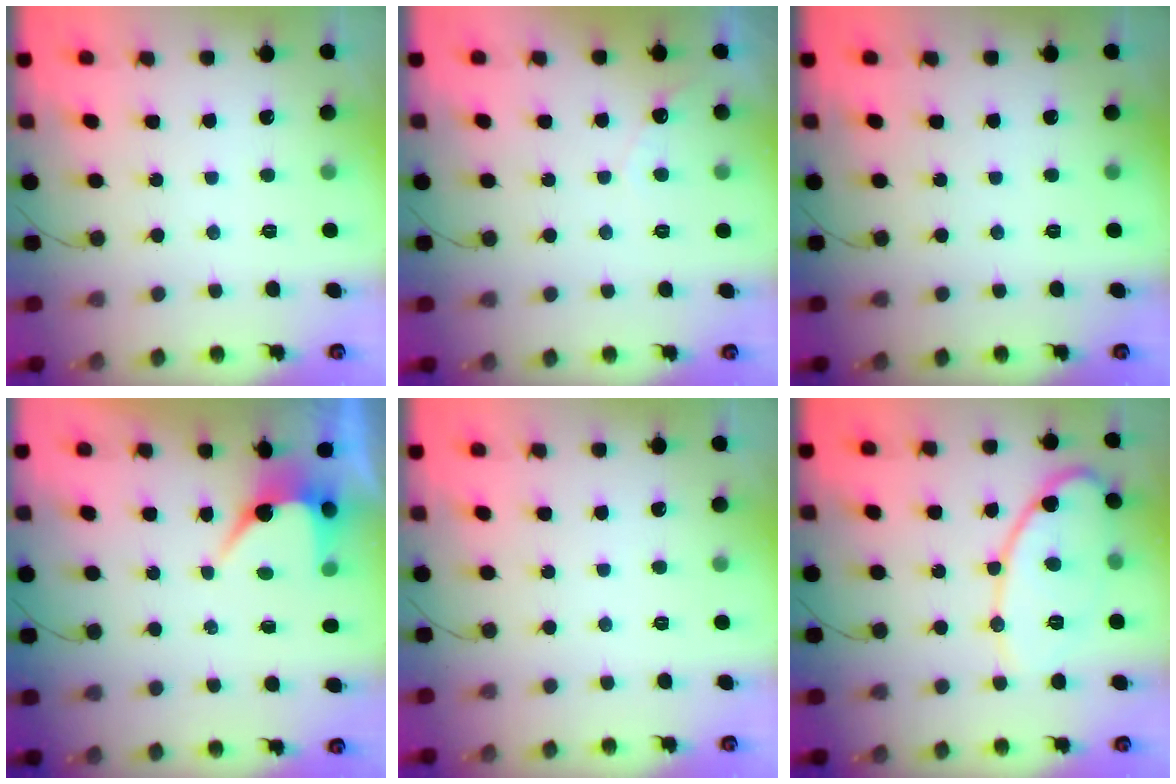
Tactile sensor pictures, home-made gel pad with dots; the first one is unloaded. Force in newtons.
{"total": 3.8, "press": 3.8, "slide": 0.3}
{"total": 0.0}
{"total": 5.7, "press": 5.7, "slide": 0.1}
{"total": 0.0}
{"total": 12.7, "press": 12.7, "slide": 0.7}